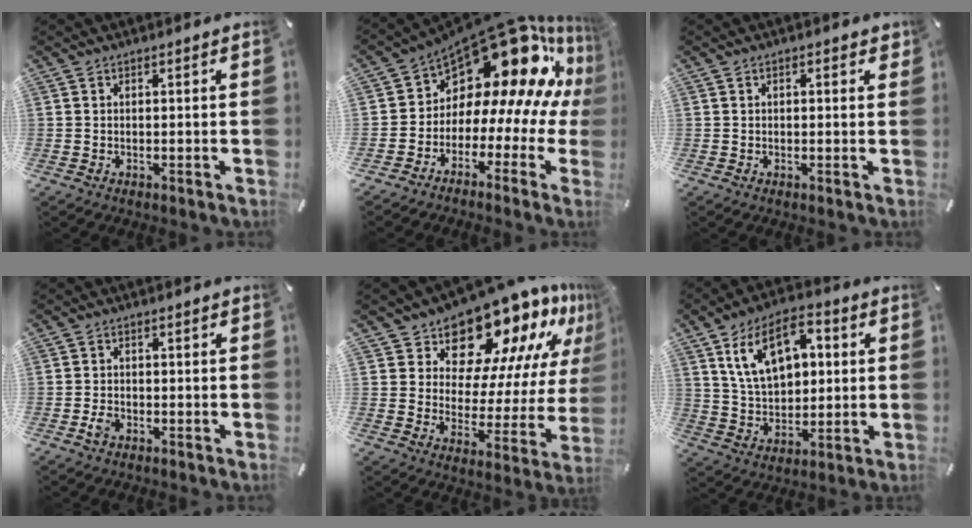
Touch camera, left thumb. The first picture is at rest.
{"total": 17.7, "force": [11.6, 8.5, 10.2], "torque": [-0.151, -0.108, 0.198]}
{"total": 1.1, "force": [0.2, 0.7, 0.9], "torque": [-0.010, 0.001, 0.001]}
{"total": 2.0, "force": [-1.0, 1.3, 1.1], "torque": [-0.020, 0.005, -0.019]}
{"total": 16.6, "force": [14.3, 6.7, 5.0], "torque": [-0.062, -0.142, 0.235]}
{"total": 14.3, "force": [5.6, 9.2, 9.5], "torque": [-0.175, 0.004, 0.102]}